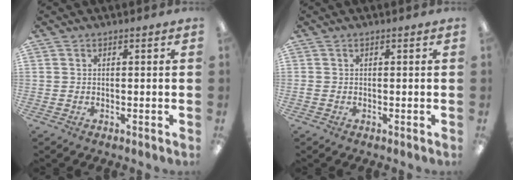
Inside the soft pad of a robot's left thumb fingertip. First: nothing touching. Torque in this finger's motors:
{"motor_torque": [0.05, -0.42, -0.47, 0.12, 0.00]}